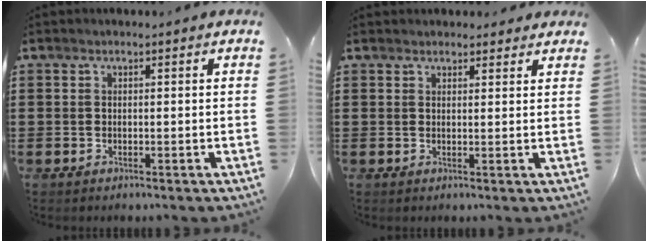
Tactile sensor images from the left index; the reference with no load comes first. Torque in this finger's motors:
{"motor_torque": [1.36, -0.78, 0.70, 0.10]}